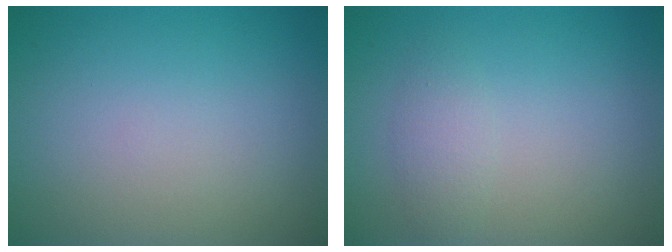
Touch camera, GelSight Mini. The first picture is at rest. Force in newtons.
{"total": 1.6, "press": 1.6, "slide": 0.0}